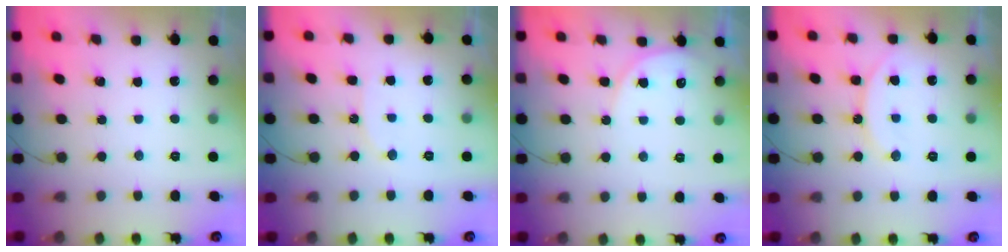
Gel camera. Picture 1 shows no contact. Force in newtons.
{"total": 6.8, "press": 6.8, "slide": 0.5}
{"total": 6.0, "press": 6.0, "slide": 0.7}
{"total": 12.2, "press": 12.1, "slide": 1.3}